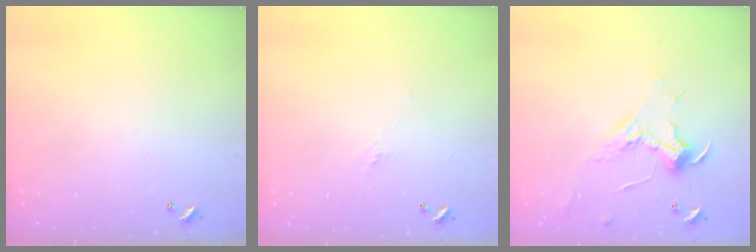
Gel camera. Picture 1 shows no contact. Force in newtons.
{"total": 0.5, "press": 0.0, "slide": 0.5}
{"total": 0.9, "press": 0.8, "slide": 0.4}